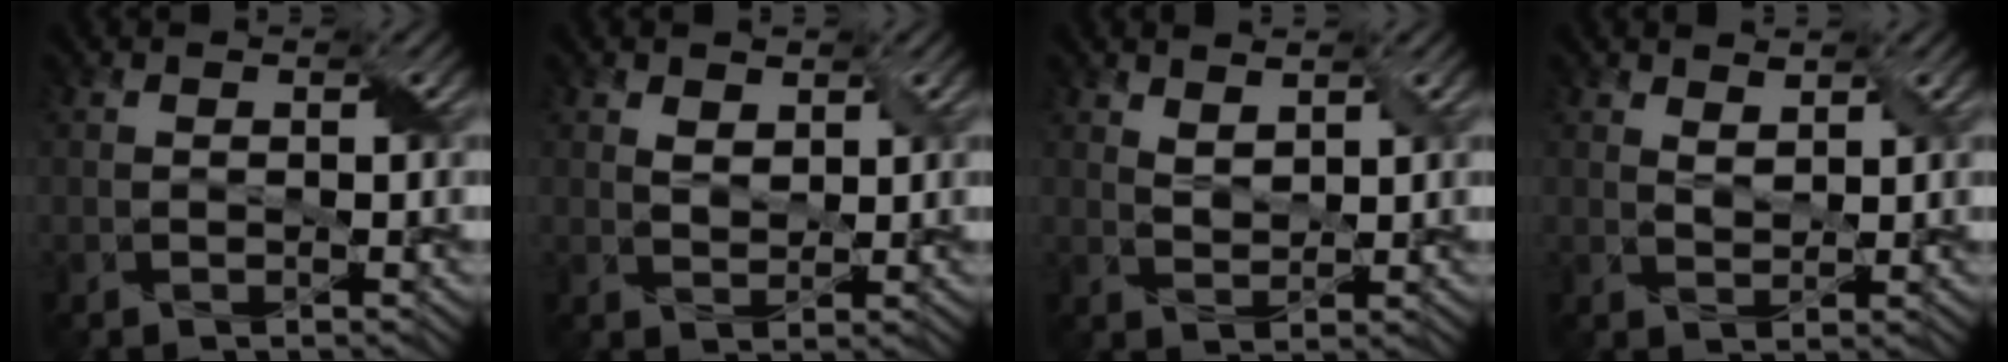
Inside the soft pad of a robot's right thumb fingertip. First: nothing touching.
{"total": 2.1, "force": [1.2, 1.3, 1.1], "torque": [-0.028, -0.002, 0.026]}
{"total": 2.0, "force": [1.5, 0.8, 1.1], "torque": [-0.029, -0.003, 0.033]}
{"total": 1.7, "force": [1.4, 0.7, 0.8], "torque": [-0.023, -0.002, 0.030]}